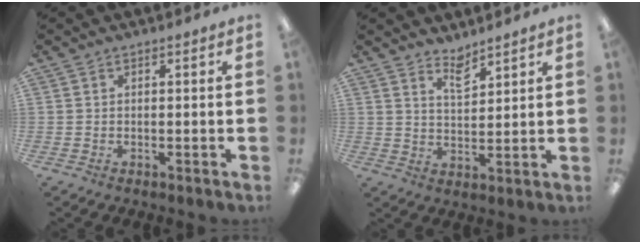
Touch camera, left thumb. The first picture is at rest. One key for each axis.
{"total": 5.1, "fx": 4.5, "fy": 1.6, "fz": 1.8, "tx": -0.022, "ty": -0.030, "tz": 0.079}